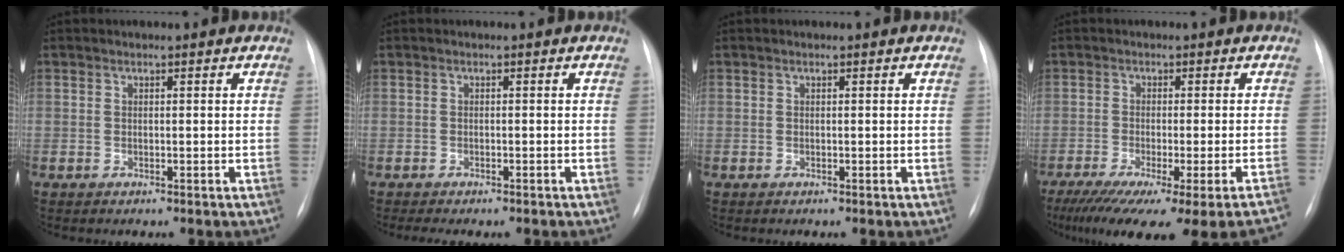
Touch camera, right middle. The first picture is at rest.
{"total": 4.1, "force": [-3.4, 0.9, 2.0], "torque": [-0.024, -0.006, -0.039]}
{"total": 0.0}
{"total": 21.9, "force": [-18.5, 0.0, 11.8], "torque": [-0.124, -0.063, -0.247]}